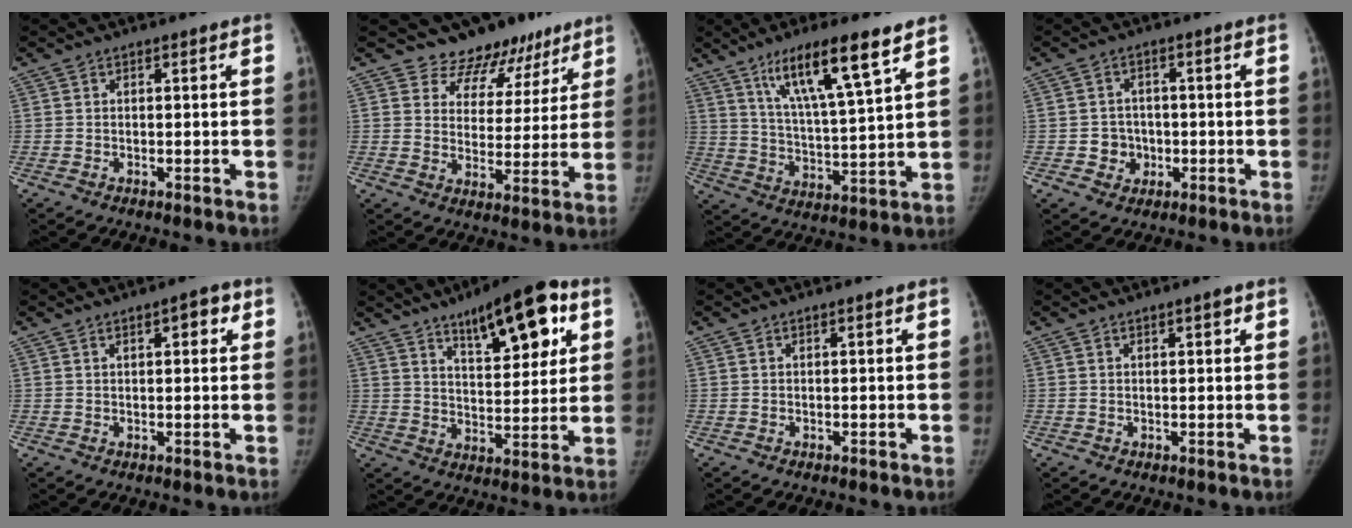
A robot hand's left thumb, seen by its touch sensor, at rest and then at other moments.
{"total": 11.3, "force": [9.4, 6.3, 0.9], "torque": [0.039, -0.066, 0.116]}
{"total": 14.6, "force": [8.8, 1.9, 11.6], "torque": [-0.200, -0.040, 0.158]}
{"total": 4.6, "force": [-1.1, 4.3, 1.2], "torque": [0.010, 0.010, -0.017]}
{"total": 3.5, "force": [1.6, 1.3, 2.8], "torque": [-0.027, -0.002, 0.020]}
{"total": 15.9, "force": [8.4, 5.7, 12.2], "torque": [-0.144, -0.031, 0.127]}
{"total": 0.0}
{"total": 1.5, "force": [0.9, 0.4, 1.2], "torque": [-0.016, -0.002, 0.012]}